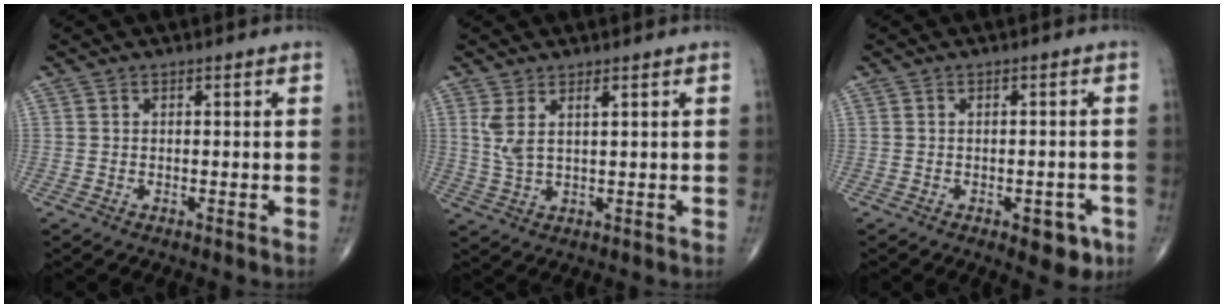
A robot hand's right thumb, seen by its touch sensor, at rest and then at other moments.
{"total": 4.4, "force": [1.9, 1.2, 3.8], "torque": [-0.090, -0.007, 0.048]}
{"total": 5.2, "force": [-2.4, 2.6, 3.8], "torque": [-0.023, 0.007, -0.024]}